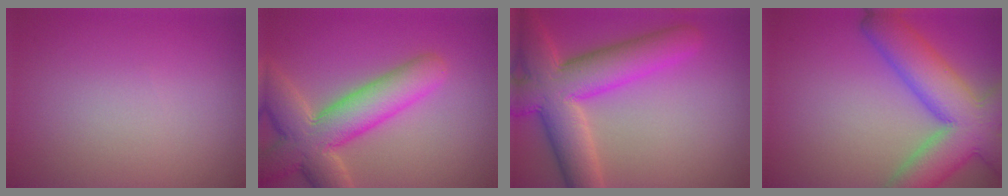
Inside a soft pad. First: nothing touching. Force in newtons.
{"total": 8.2, "press": 8.1, "slide": 0.7}
{"total": 9.0, "press": 9.0, "slide": 0.4}
{"total": 9.6, "press": 9.6, "slide": 0.6}